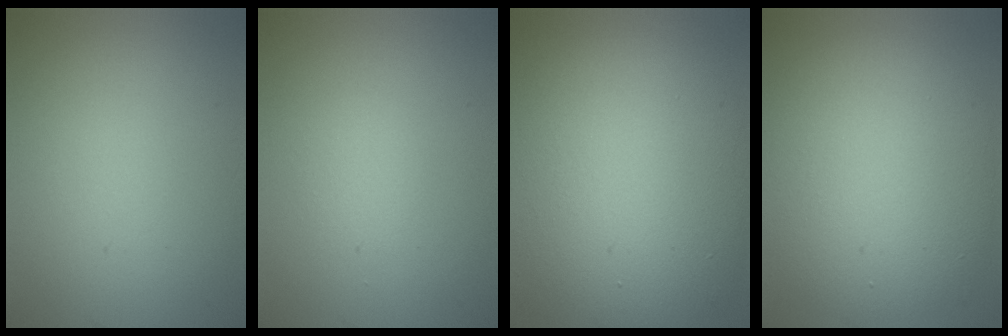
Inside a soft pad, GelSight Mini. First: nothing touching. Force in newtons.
{"total": 0.8, "press": 0.8, "slide": 0.0}
{"total": 13.7, "press": 13.7, "slide": 1.0}
{"total": 10.0, "press": 10.0, "slide": 0.6}